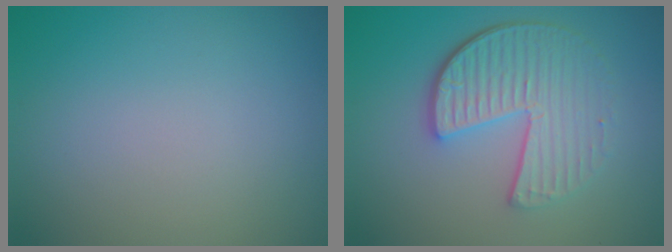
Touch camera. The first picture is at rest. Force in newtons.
{"total": 5.3, "press": 4.0, "slide": 3.5}